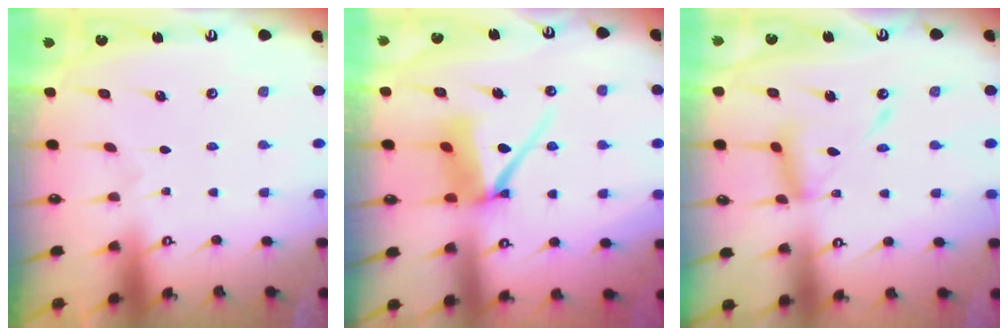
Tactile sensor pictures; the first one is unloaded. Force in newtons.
{"total": 10.0, "press": 9.9, "slide": 1.1}
{"total": 13.5, "press": 13.4, "slide": 1.1}